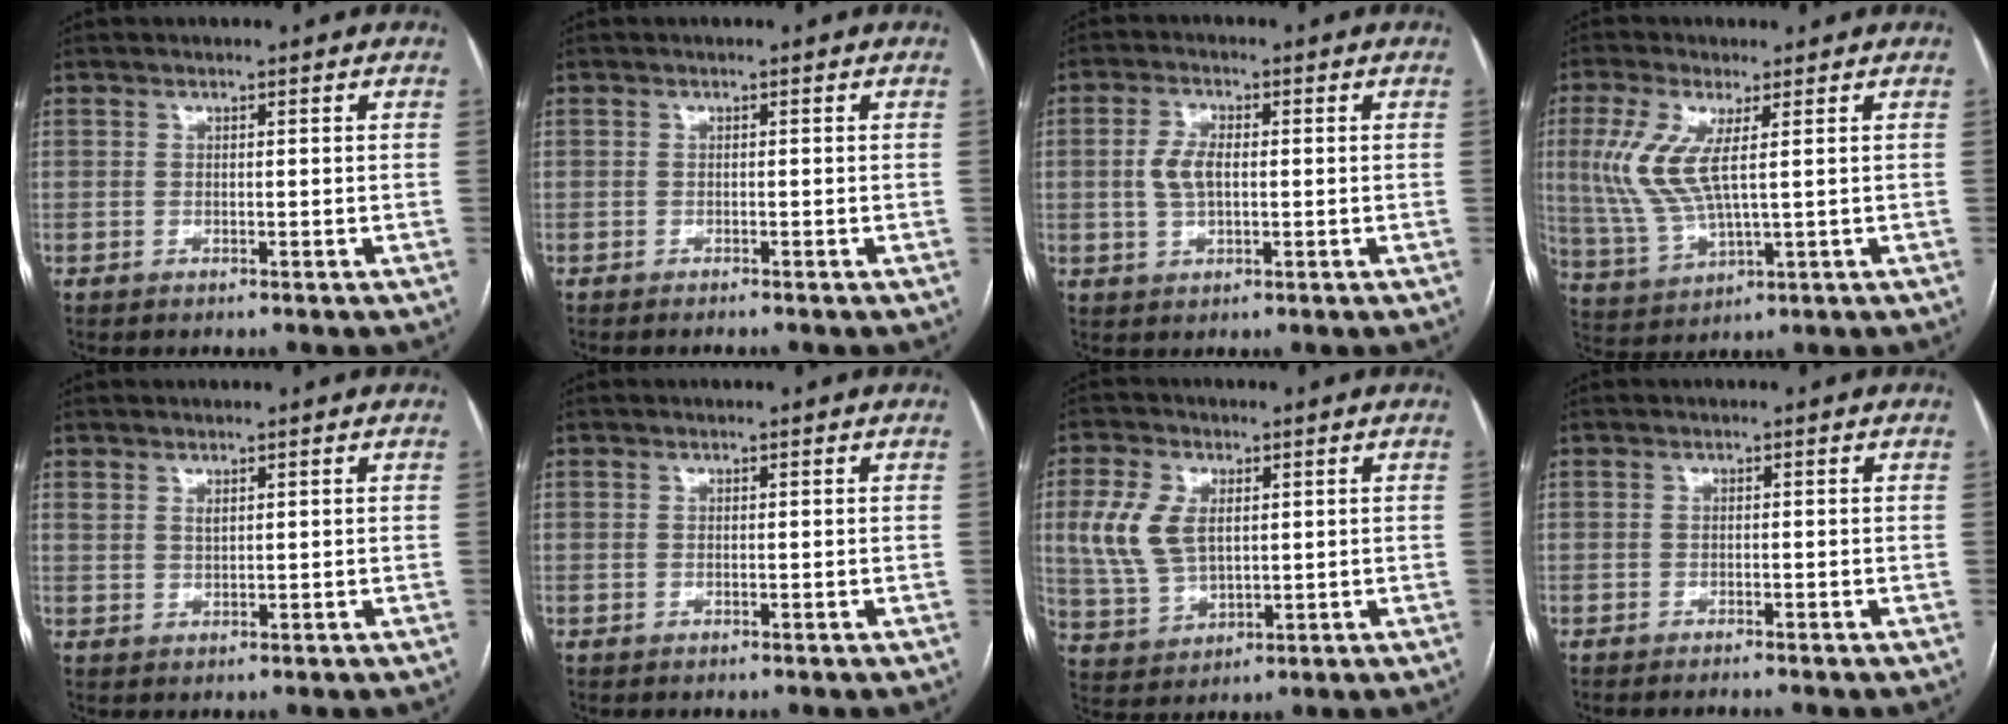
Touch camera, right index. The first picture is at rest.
{"total": 1.0, "force": [-1.0, -0.1, 0.3], "torque": [-0.004, -0.002, -0.013]}
{"total": 4.5, "force": [0.1, 2.2, 4.0], "torque": [-0.088, 0.006, 0.003]}
{"total": 8.9, "force": [2.0, 2.3, 8.4], "torque": [-0.210, -0.002, 0.043]}
{"total": 1.3, "force": [1.2, 0.4, 0.2], "torque": [-0.012, 0.002, 0.025]}
{"total": 0.0}
{"total": 8.8, "force": [1.8, 5.3, 6.8], "torque": [-0.164, 0.012, 0.045]}
{"total": 1.6, "force": [-1.5, -0.3, 0.4], "torque": [-0.004, -0.003, -0.021]}